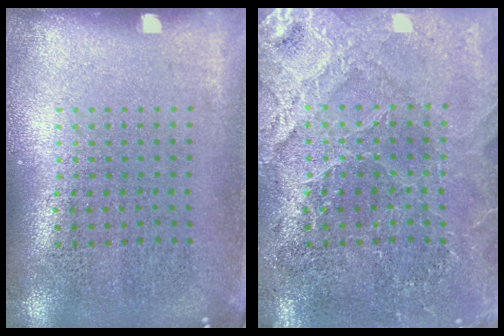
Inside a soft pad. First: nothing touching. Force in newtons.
{"total": 3.4, "press": 3.3, "slide": 0.8}